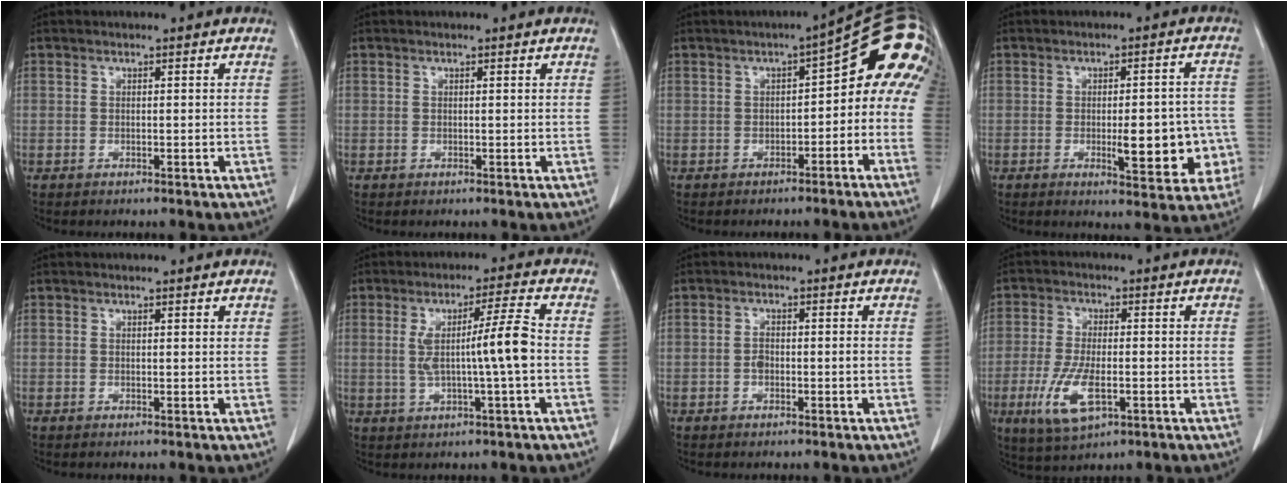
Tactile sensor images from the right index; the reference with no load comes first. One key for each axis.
{"total": 0.0}
{"total": 13.1, "fx": 0.6, "fy": 5.1, "fz": 12.1, "tx": -0.164, "ty": 0.034, "tz": 0.003}
{"total": 9.6, "fx": -2.2, "fy": 3.0, "fz": 8.9, "tx": -0.105, "ty": 0.009, "tz": -0.021}
{"total": 0.5, "fx": 0.5, "fy": 0.1, "fz": 0.2, "tx": -0.005, "ty": -0.001, "tz": 0.006}
{"total": 7.9, "fx": -0.2, "fy": -0.7, "fz": 7.9, "tx": -0.139, "ty": 0.005, "tz": 0.001}
{"total": 1.8, "fx": -0.5, "fy": 0.7, "fz": 1.6, "tx": -0.030, "ty": 0.003, "tz": -0.008}
{"total": 8.4, "fx": -2.9, "fy": 3.3, "fz": 7.1, "tx": -0.153, "ty": -0.008, "tz": -0.047}